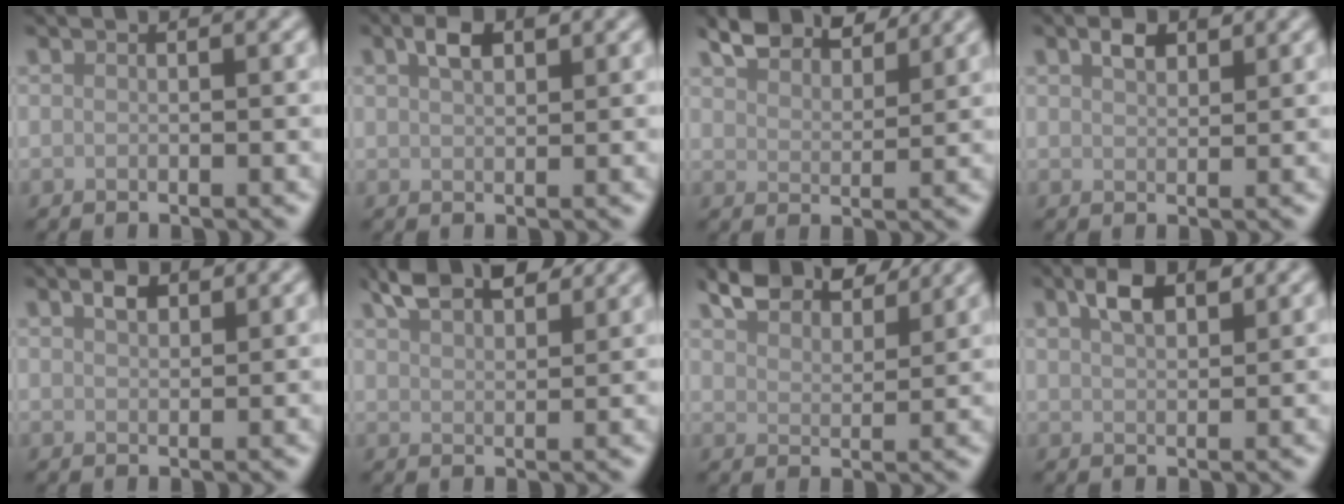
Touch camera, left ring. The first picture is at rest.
{"total": 2.5, "force": [1.2, 1.3, 1.7], "torque": [-0.033, 0.008, 0.021]}
{"total": 4.8, "force": [4.1, 1.5, 1.9], "torque": [-0.037, 0.009, 0.071]}
{"total": 1.8, "force": [1.2, 0.9, 1.0], "torque": [-0.018, 0.005, 0.022]}
{"total": 1.5, "force": [1.0, 0.8, 0.9], "torque": [-0.016, 0.005, 0.019]}
{"total": 5.1, "force": [3.7, 1.9, 2.9], "torque": [-0.053, 0.013, 0.067]}
{"total": 5.5, "force": [4.6, 1.9, 2.3], "torque": [-0.043, 0.010, 0.077]}
{"total": 3.2, "force": [1.7, 1.6, 2.2], "torque": [-0.043, 0.008, 0.031]}